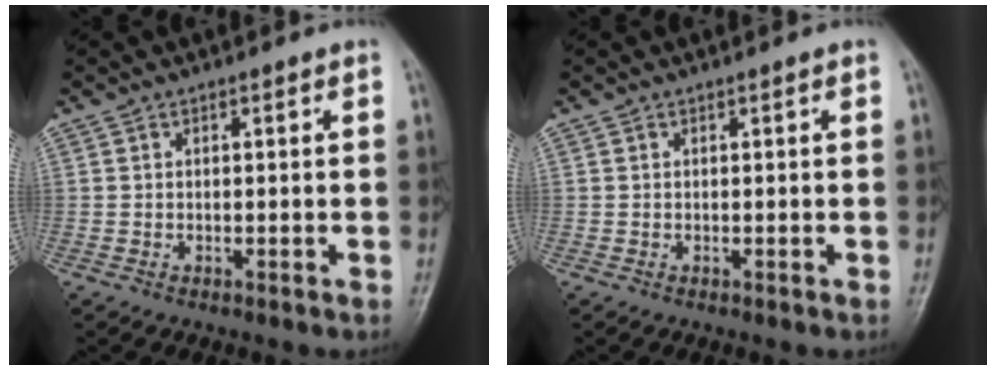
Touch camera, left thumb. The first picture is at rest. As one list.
[{"total": 0.0}]